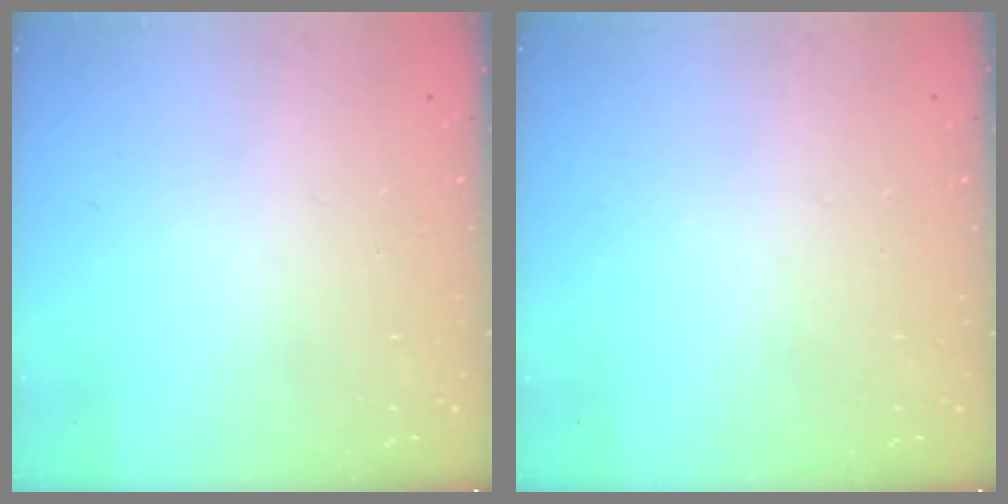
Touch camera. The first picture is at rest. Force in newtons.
{"total": 0.0}